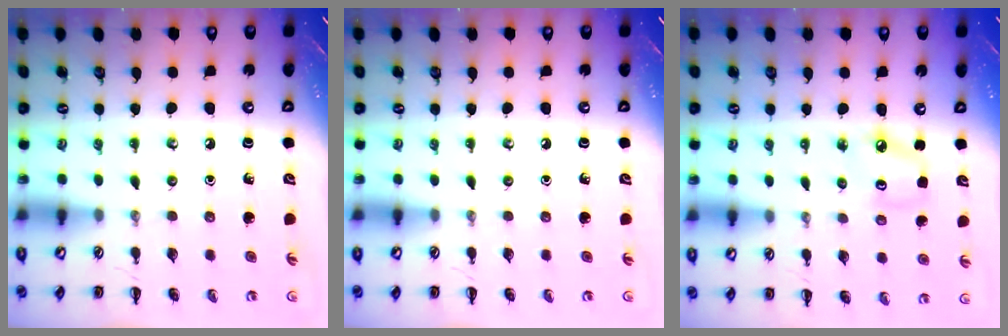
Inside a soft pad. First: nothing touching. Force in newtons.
{"total": 0.0}
{"total": 3.6, "press": 3.5, "slide": 0.5}